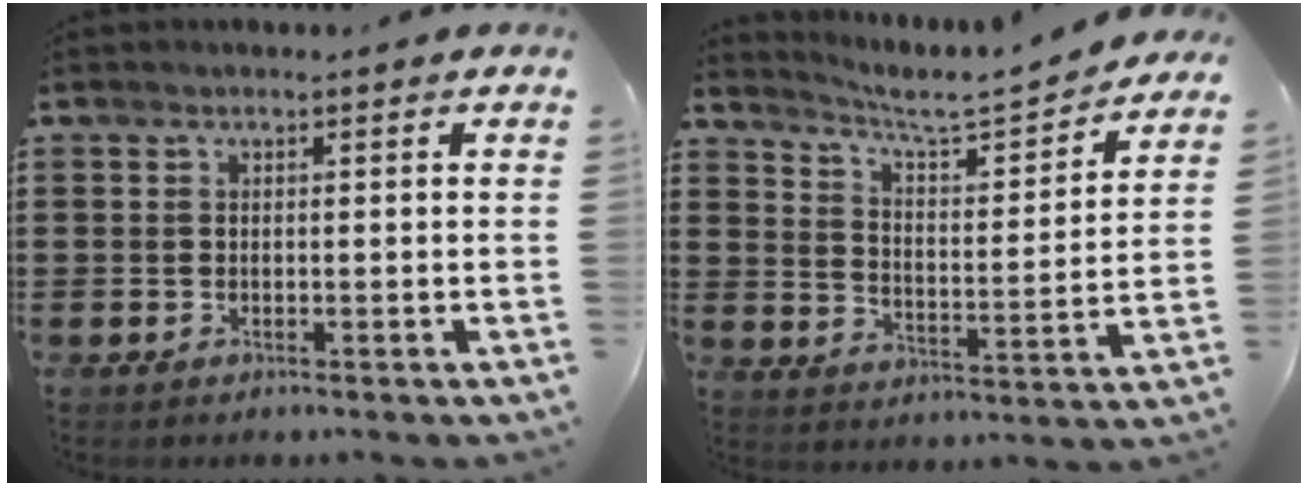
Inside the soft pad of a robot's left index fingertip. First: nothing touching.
{"total": 4.8, "force": [4.4, -0.1, 1.8], "torque": [-0.060, -0.036, 0.065]}